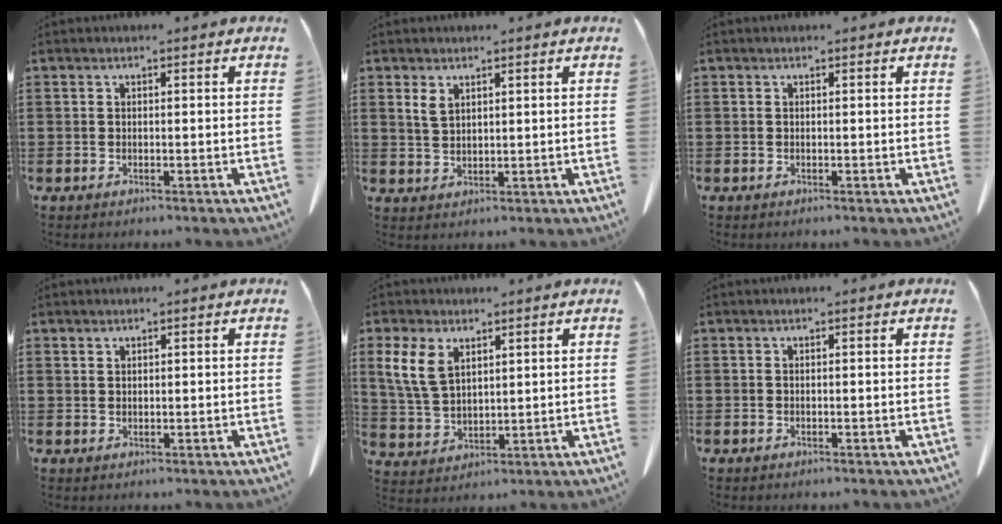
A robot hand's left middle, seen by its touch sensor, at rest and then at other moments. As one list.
[{"total": 3.6, "force": [2.0, 1.9, 2.3], "torque": [-0.052, 0.006, 0.037]}, {"total": 0.0}, {"total": 1.0, "force": [0.9, 0.3, 0.1], "torque": [-0.005, 0.001, 0.019]}, {"total": 6.6, "force": [3.3, 3.9, 4.2], "torque": [-0.110, 0.007, 0.059]}, {"total": 0.0}]